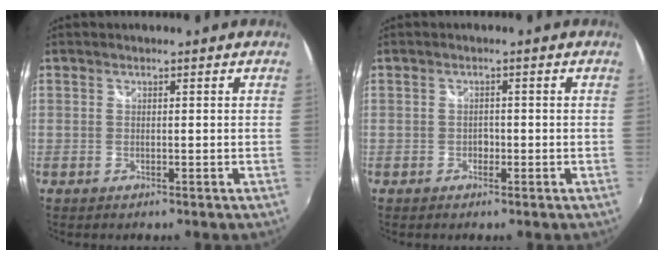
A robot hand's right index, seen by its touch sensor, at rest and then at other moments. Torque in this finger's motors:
{"motor_torque": [0.57, 0.32, 0.10, 0.01]}